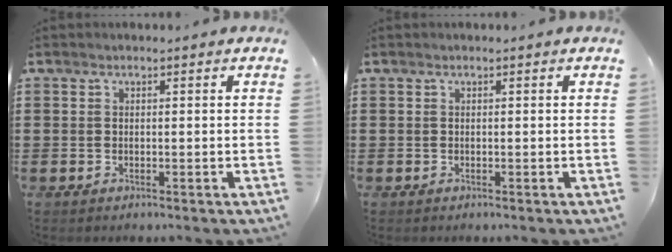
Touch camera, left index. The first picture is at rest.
{"total": 0.0}